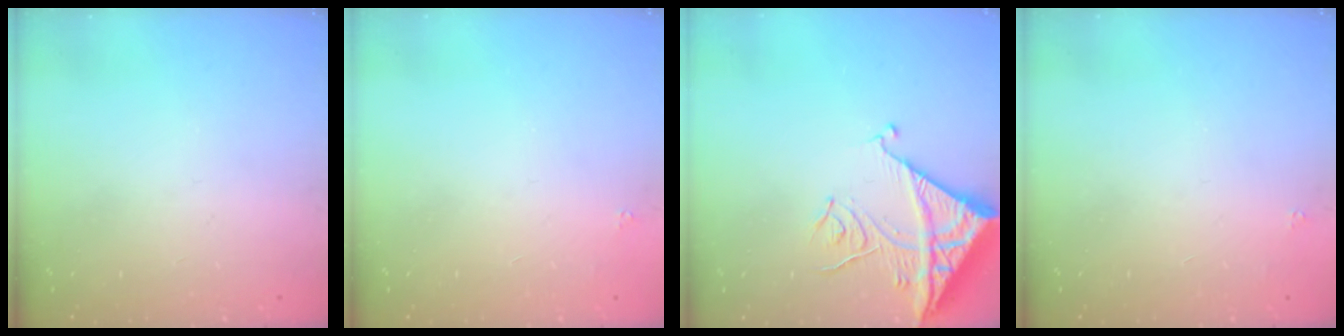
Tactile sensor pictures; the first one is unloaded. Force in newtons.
{"total": 1.6, "press": 1.5, "slide": 0.2}
{"total": 13.7, "press": 13.6, "slide": 1.1}
{"total": 1.6, "press": 1.5, "slide": 0.2}